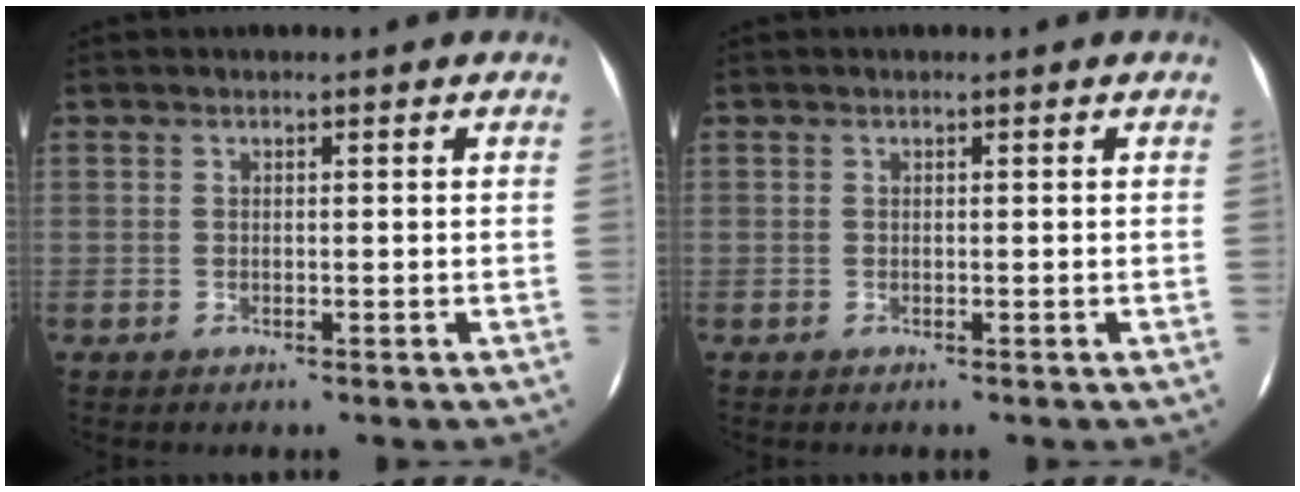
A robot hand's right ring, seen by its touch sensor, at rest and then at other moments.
{"total": 0.0}